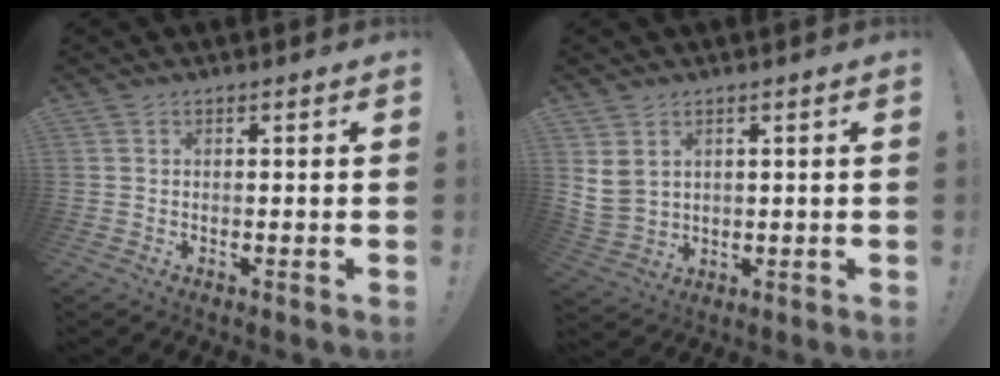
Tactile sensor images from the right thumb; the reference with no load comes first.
{"total": 6.0, "force": [3.2, 4.2, 2.9], "torque": [-0.053, -0.011, 0.064]}